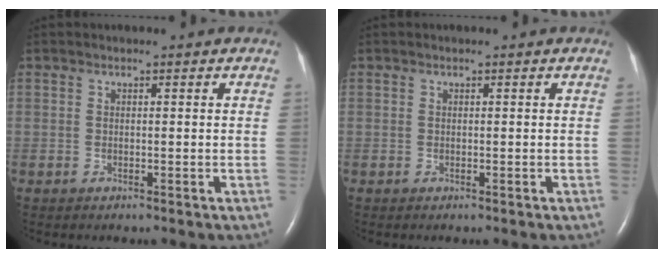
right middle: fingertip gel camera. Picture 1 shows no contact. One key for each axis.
{"total": 0.0}